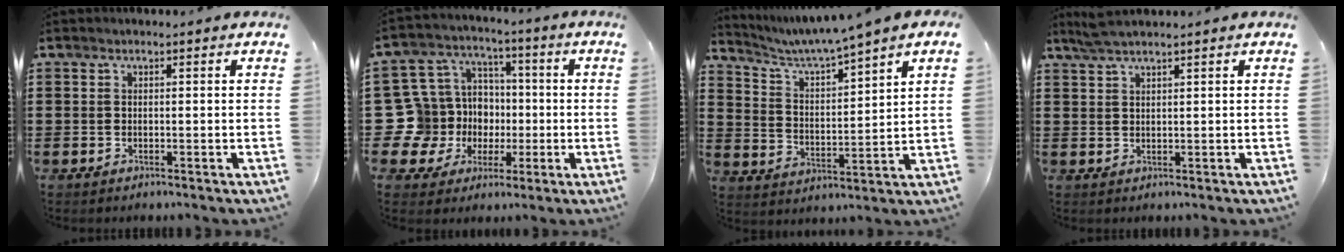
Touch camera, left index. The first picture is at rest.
{"total": 12.5, "force": [-1.6, 12.1, 2.4], "torque": [-0.130, 0.000, -0.008]}
{"total": 4.6, "force": [4.1, -1.1, 1.6], "torque": [-0.052, -0.036, 0.062]}
{"total": 2.4, "force": [2.0, 0.1, 1.3], "torque": [-0.029, 0.003, 0.039]}